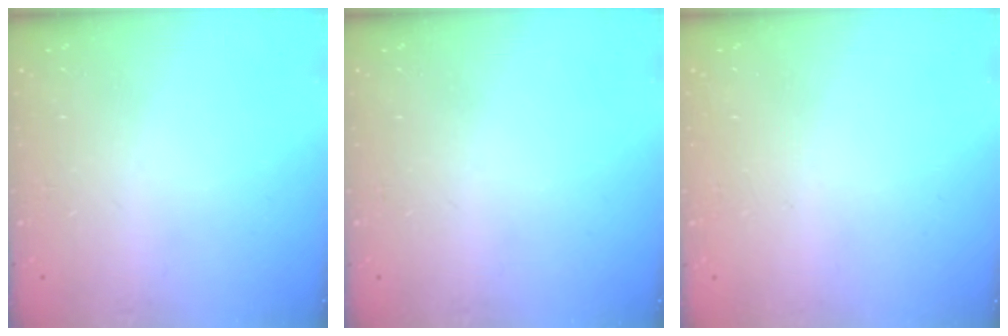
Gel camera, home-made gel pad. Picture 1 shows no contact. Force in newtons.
{"total": 0.0}
{"total": 1.8, "press": 1.7, "slide": 0.1}